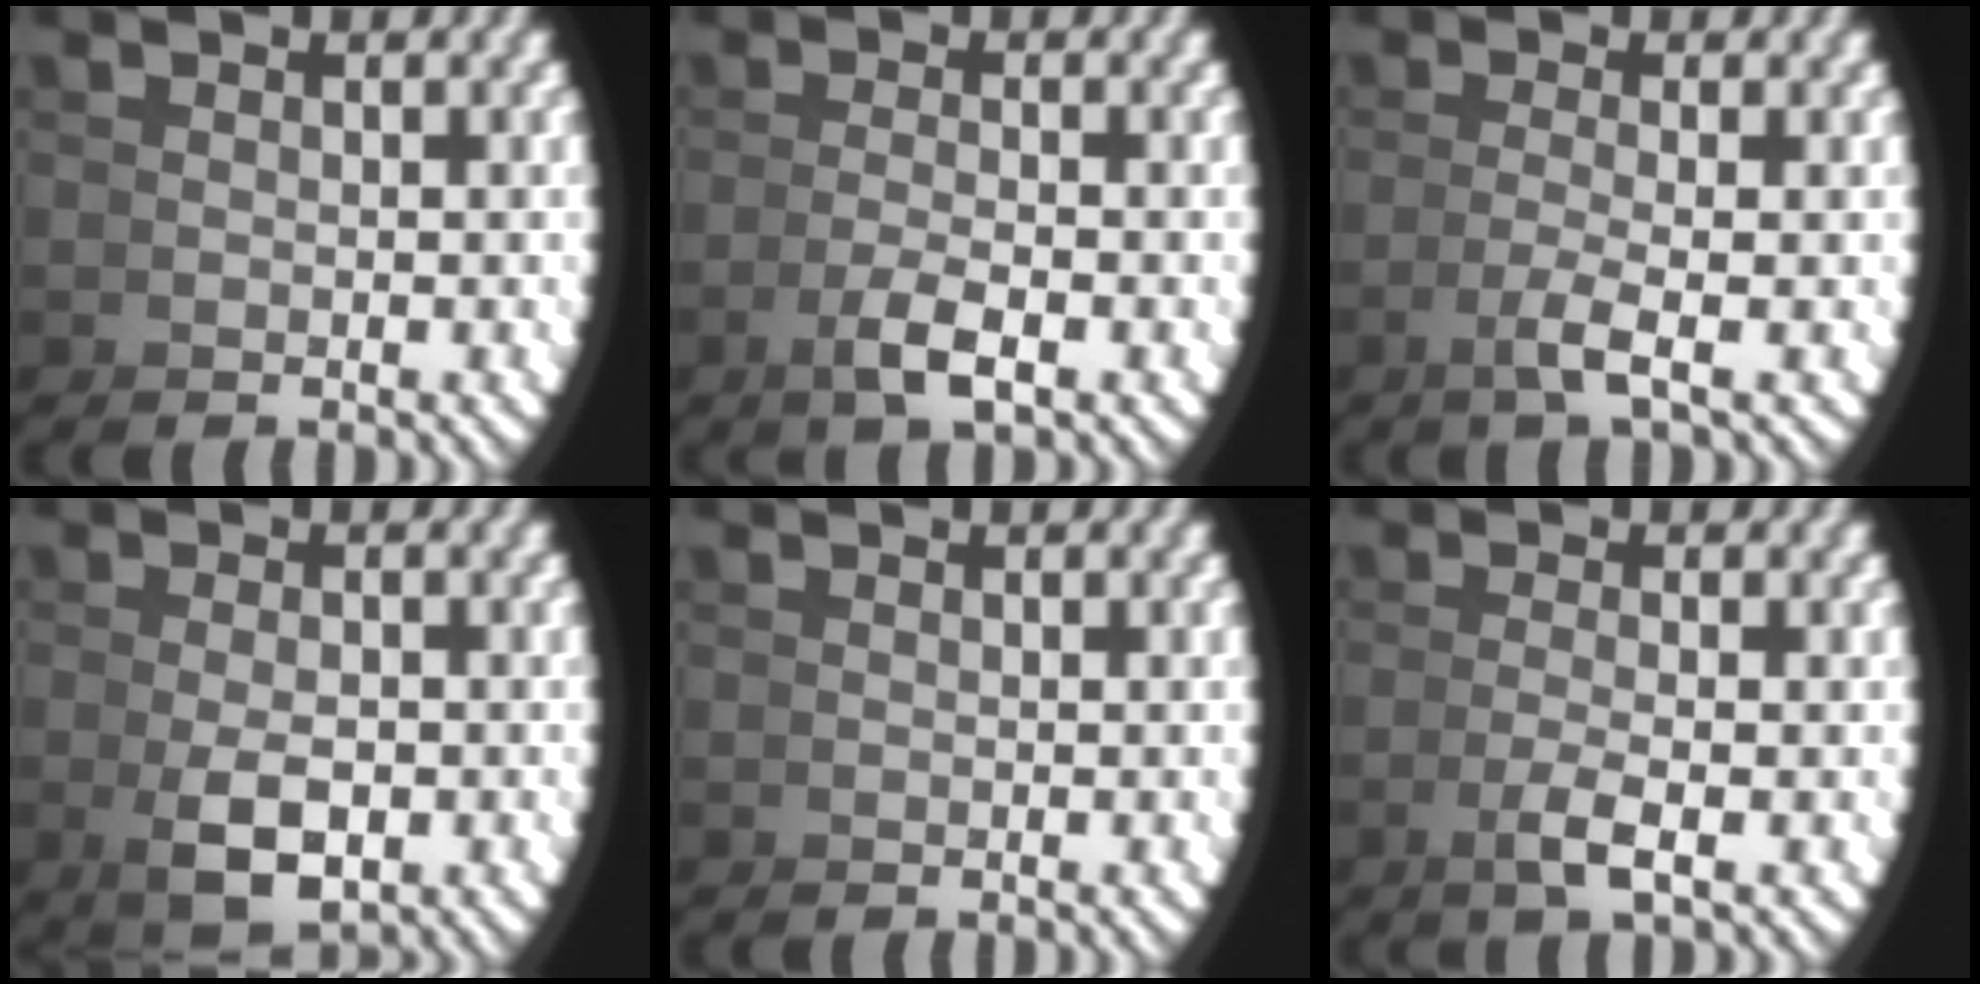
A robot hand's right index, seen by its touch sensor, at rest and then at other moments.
{"total": 2.4, "force": [-1.1, -0.4, 2.1], "torque": [-0.032, 0.000, -0.016]}
{"total": 2.3, "force": [-0.6, -0.9, 2.1], "torque": [-0.040, -0.004, -0.008]}
{"total": 3.8, "force": [-1.4, 1.7, 3.1], "torque": [-0.053, -0.013, -0.010]}
{"total": 0.0}
{"total": 2.1, "force": [-0.7, -0.7, 1.9], "torque": [-0.032, -0.001, -0.009]}